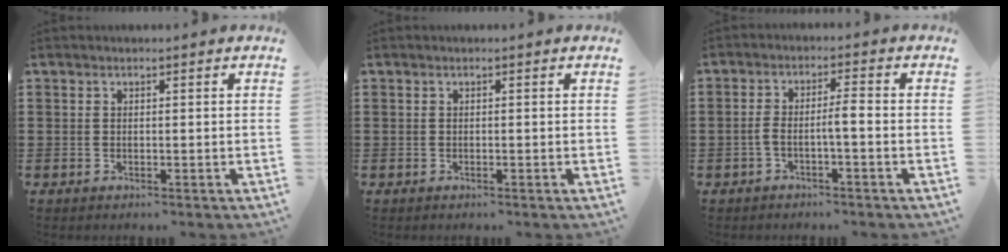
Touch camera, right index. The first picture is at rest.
{"total": 0.0}
{"total": 3.3, "force": [-1.2, 0.2, 3.0], "torque": [-0.071, -0.003, -0.030]}